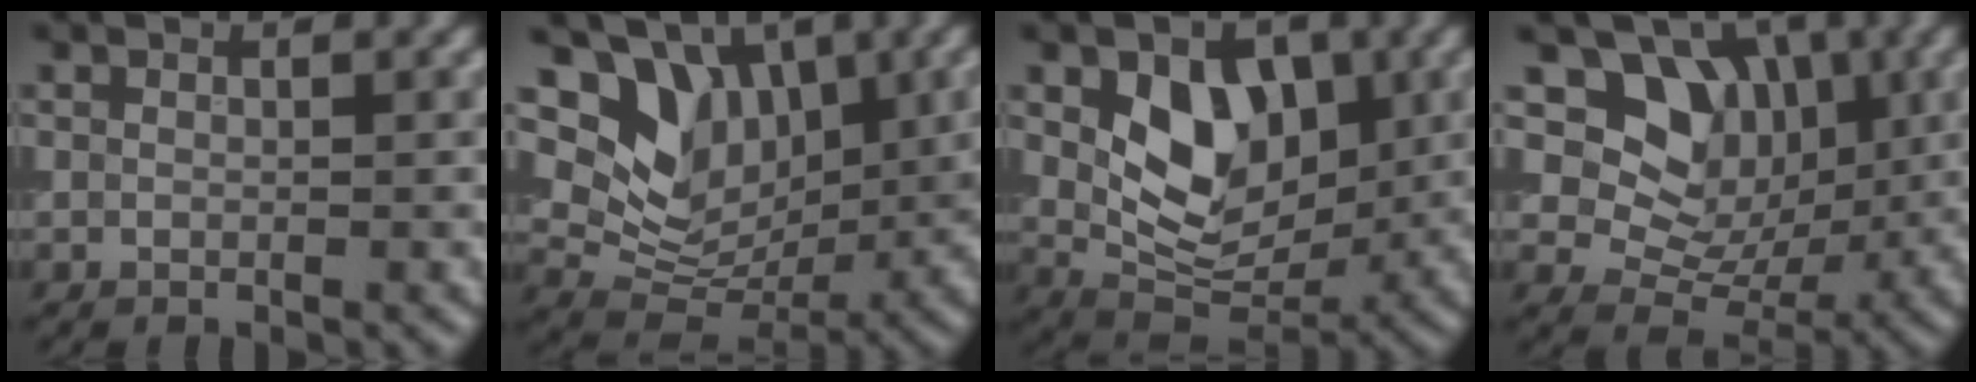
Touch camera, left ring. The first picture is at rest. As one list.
[{"total": 8.4, "force": [3.6, 5.8, 4.9], "torque": [-0.086, -0.009, 0.067]}, {"total": 6.6, "force": [1.4, 4.5, 4.7], "torque": [-0.073, -0.012, 0.024]}, {"total": 7.3, "force": [2.4, 5.8, 3.9], "torque": [-0.057, -0.012, 0.024]}]